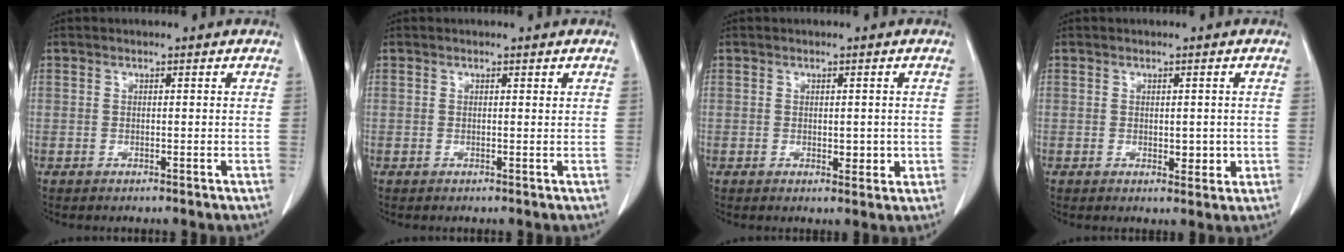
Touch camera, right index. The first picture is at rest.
{"total": 0.0}
{"total": 2.6, "force": [-0.1, 1.4, 2.2], "torque": [-0.023, -0.001, 0.004]}
{"total": 2.9, "force": [-0.2, 1.5, 2.4], "torque": [-0.026, -0.001, 0.005]}